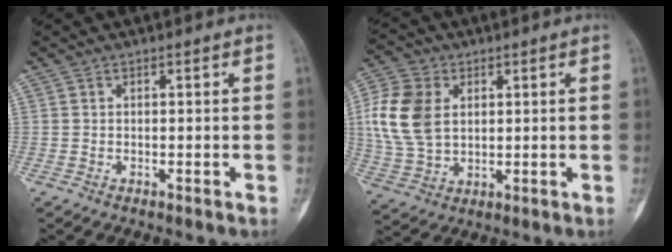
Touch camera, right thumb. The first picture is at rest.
{"total": 12.7, "force": [2.4, 9.0, 8.6], "torque": [-0.175, 0.001, 0.048]}